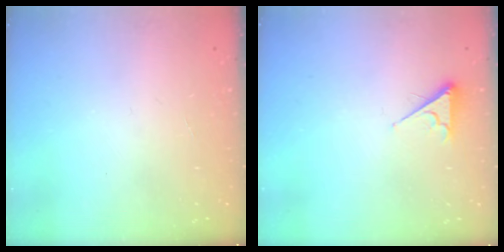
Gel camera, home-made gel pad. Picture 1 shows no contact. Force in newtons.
{"total": 3.3, "press": 3.2, "slide": 0.4}